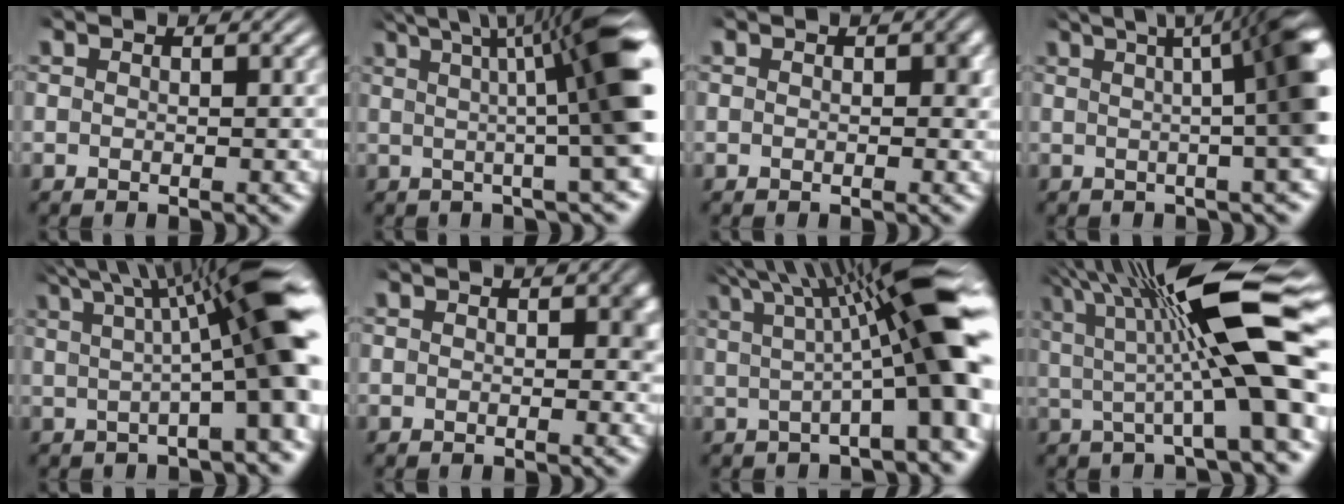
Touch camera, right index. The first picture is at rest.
{"total": 10.9, "force": [3.3, 2.7, 10.1], "torque": [-0.117, 0.025, 0.042]}
{"total": 0.7, "force": [0.0, 0.4, 0.6], "torque": [-0.009, -0.007, 0.003]}
{"total": 13.3, "force": [4.2, 5.4, 11.4], "torque": [-0.112, 0.047, 0.042]}
{"total": 9.9, "force": [2.4, 2.5, 9.3], "torque": [-0.114, 0.019, 0.033]}
{"total": 1.4, "force": [0.1, 0.8, 1.1], "torque": [-0.012, -0.006, 0.002]}
{"total": 10.7, "force": [2.0, 2.3, 10.2], "torque": [-0.131, 0.016, 0.029]}
{"total": 10.9, "force": [3.5, 2.4, 10.1], "torque": [-0.149, 0.017, 0.057]}